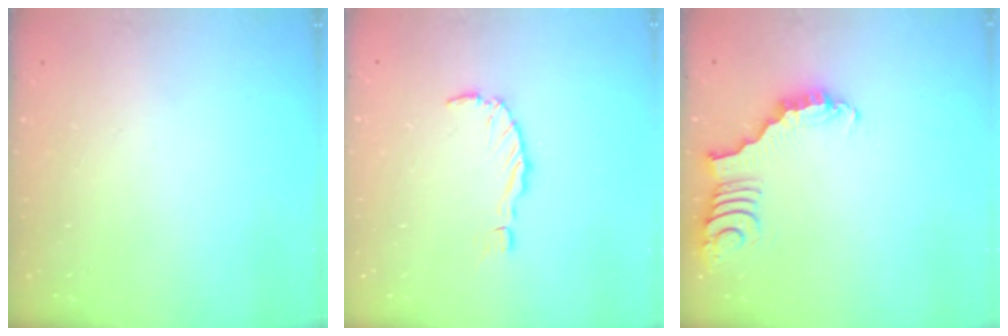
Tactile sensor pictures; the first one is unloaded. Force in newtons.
{"total": 0.0}
{"total": 3.0, "press": 3.0, "slide": 0.4}